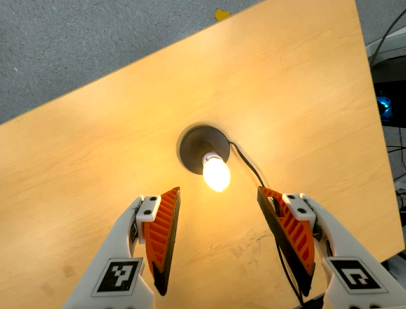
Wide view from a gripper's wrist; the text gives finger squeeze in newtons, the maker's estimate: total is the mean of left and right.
{"total": 0.0}